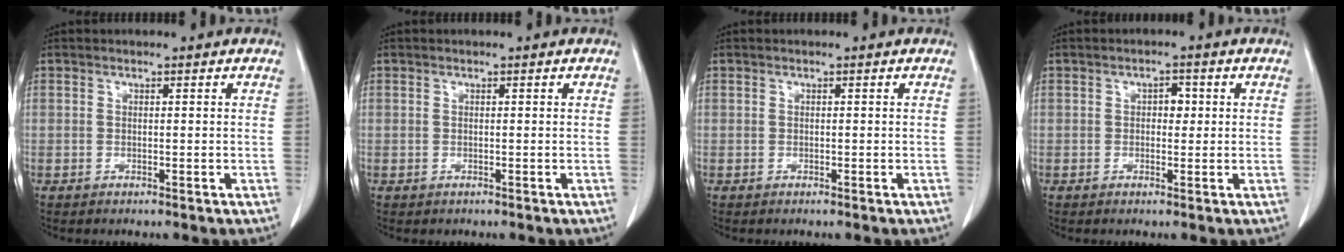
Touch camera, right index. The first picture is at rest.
{"total": 0.5, "force": [-0.1, 0.5, 0.0], "torque": [0.003, 0.006, -0.003]}
{"total": 0.0}
{"total": 2.0, "force": [0.3, 1.2, 1.5], "torque": [-0.018, 0.005, 0.003]}